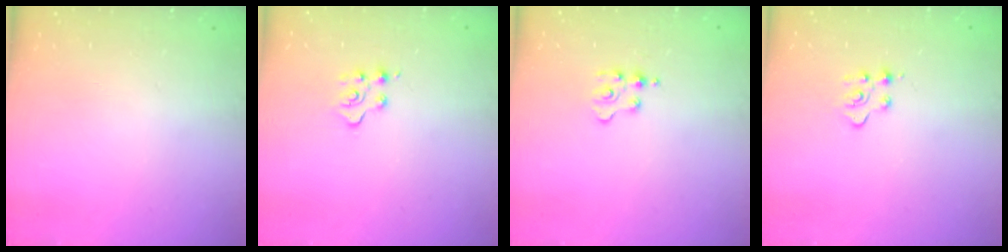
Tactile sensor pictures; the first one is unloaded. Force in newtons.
{"total": 3.6, "press": 3.6, "slide": 0.4}
{"total": 2.5, "press": 2.4, "slide": 0.4}
{"total": 3.9, "press": 3.8, "slide": 0.4}